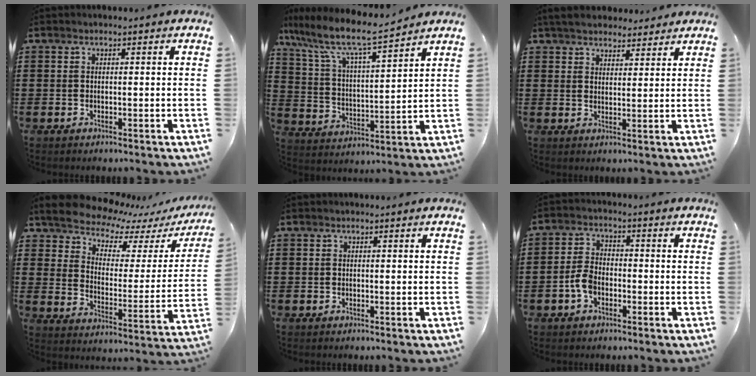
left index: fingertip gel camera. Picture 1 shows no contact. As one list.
[{"total": 8.6, "force": [6.9, 1.1, 4.9], "torque": [-0.123, -0.037, 0.112]}, {"total": 4.2, "force": [3.9, 1.2, 0.7], "torque": [-0.027, -0.005, 0.074]}, {"total": 6.3, "force": [6.2, 1.1, 0.7], "torque": [-0.054, -0.051, 0.105]}, {"total": 0.0}, {"total": 4.2, "force": [-1.7, 2.5, 2.9], "torque": [-0.079, -0.002, -0.038]}]